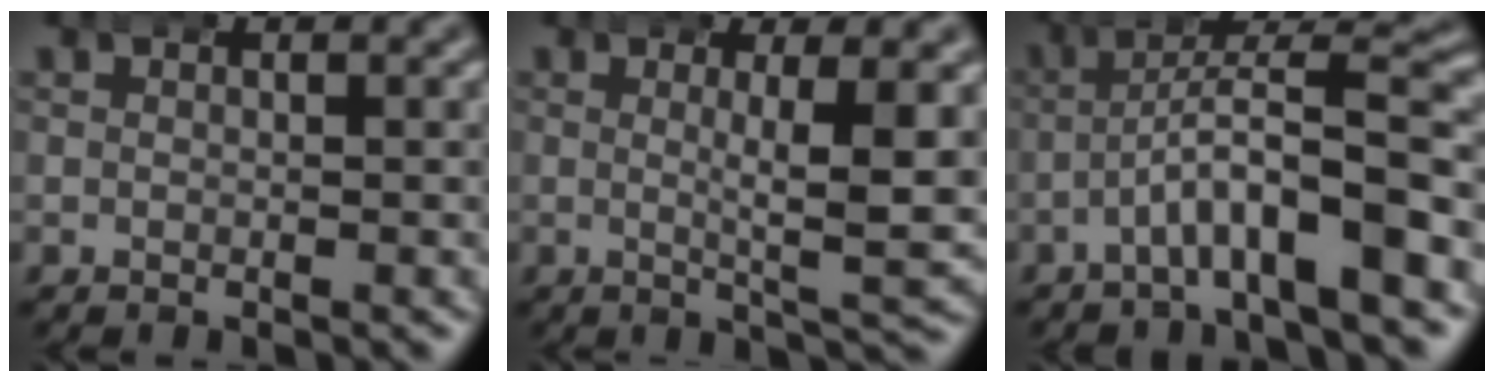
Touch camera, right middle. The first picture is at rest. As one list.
[{"total": 5.2, "force": [1.4, 0.3, 5.0], "torque": [-0.078, -0.001, 0.023]}, {"total": 7.0, "force": [-2.1, 2.2, 6.3], "torque": [-0.096, 0.003, -0.030]}]